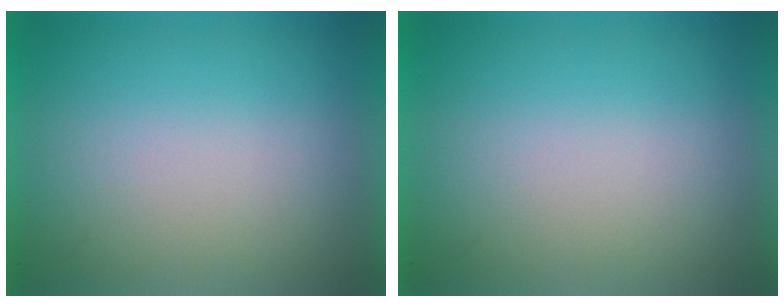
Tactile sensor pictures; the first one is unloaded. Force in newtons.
{"total": 0.0}